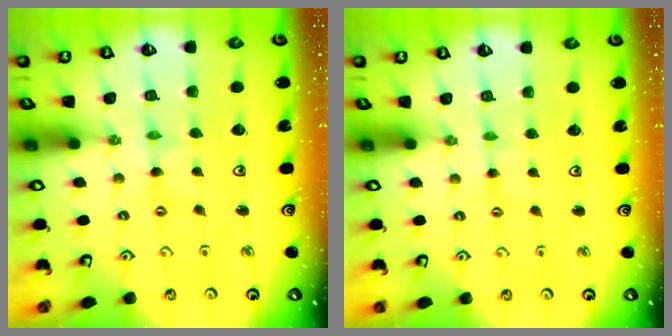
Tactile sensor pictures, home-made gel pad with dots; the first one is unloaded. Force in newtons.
{"total": 1.2, "press": 1.2, "slide": 0.3}